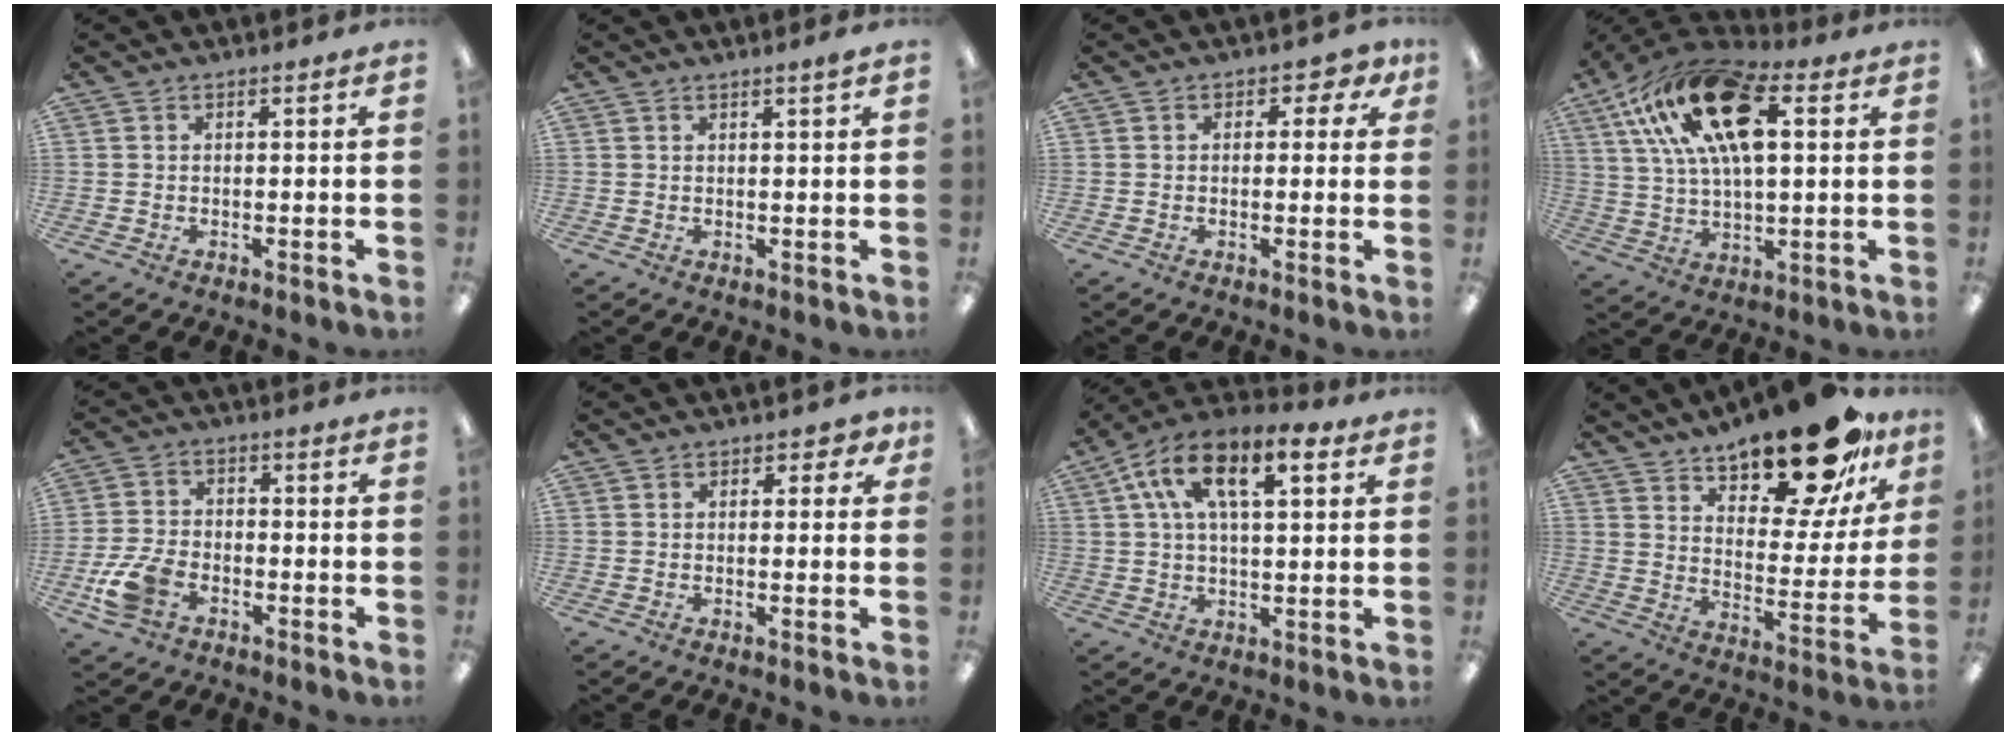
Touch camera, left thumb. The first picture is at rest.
{"total": 1.3, "force": [1.0, -0.1, 0.8], "torque": [-0.016, 0.000, 0.018]}
{"total": 2.7, "force": [0.7, 1.9, 1.7], "torque": [-0.011, -0.001, 0.008]}
{"total": 22.1, "force": [8.9, 10.9, 17.0], "torque": [-0.302, -0.011, 0.148]}
{"total": 8.7, "force": [-3.9, 5.6, 5.3], "torque": [-0.118, 0.013, -0.071]}
{"total": 2.4, "force": [0.8, 1.6, 1.6], "torque": [-0.016, 0.001, 0.011]}
{"total": 13.2, "force": [6.0, 6.1, 10.1], "torque": [-0.187, -0.004, 0.103]}
{"total": 22.0, "force": [17.2, 7.7, 11.4], "torque": [-0.165, -0.109, 0.288]}